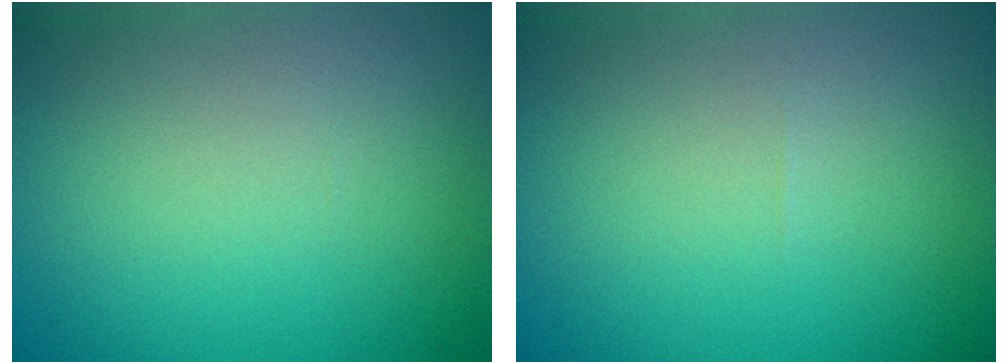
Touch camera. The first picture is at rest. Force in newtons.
{"total": 0.0}